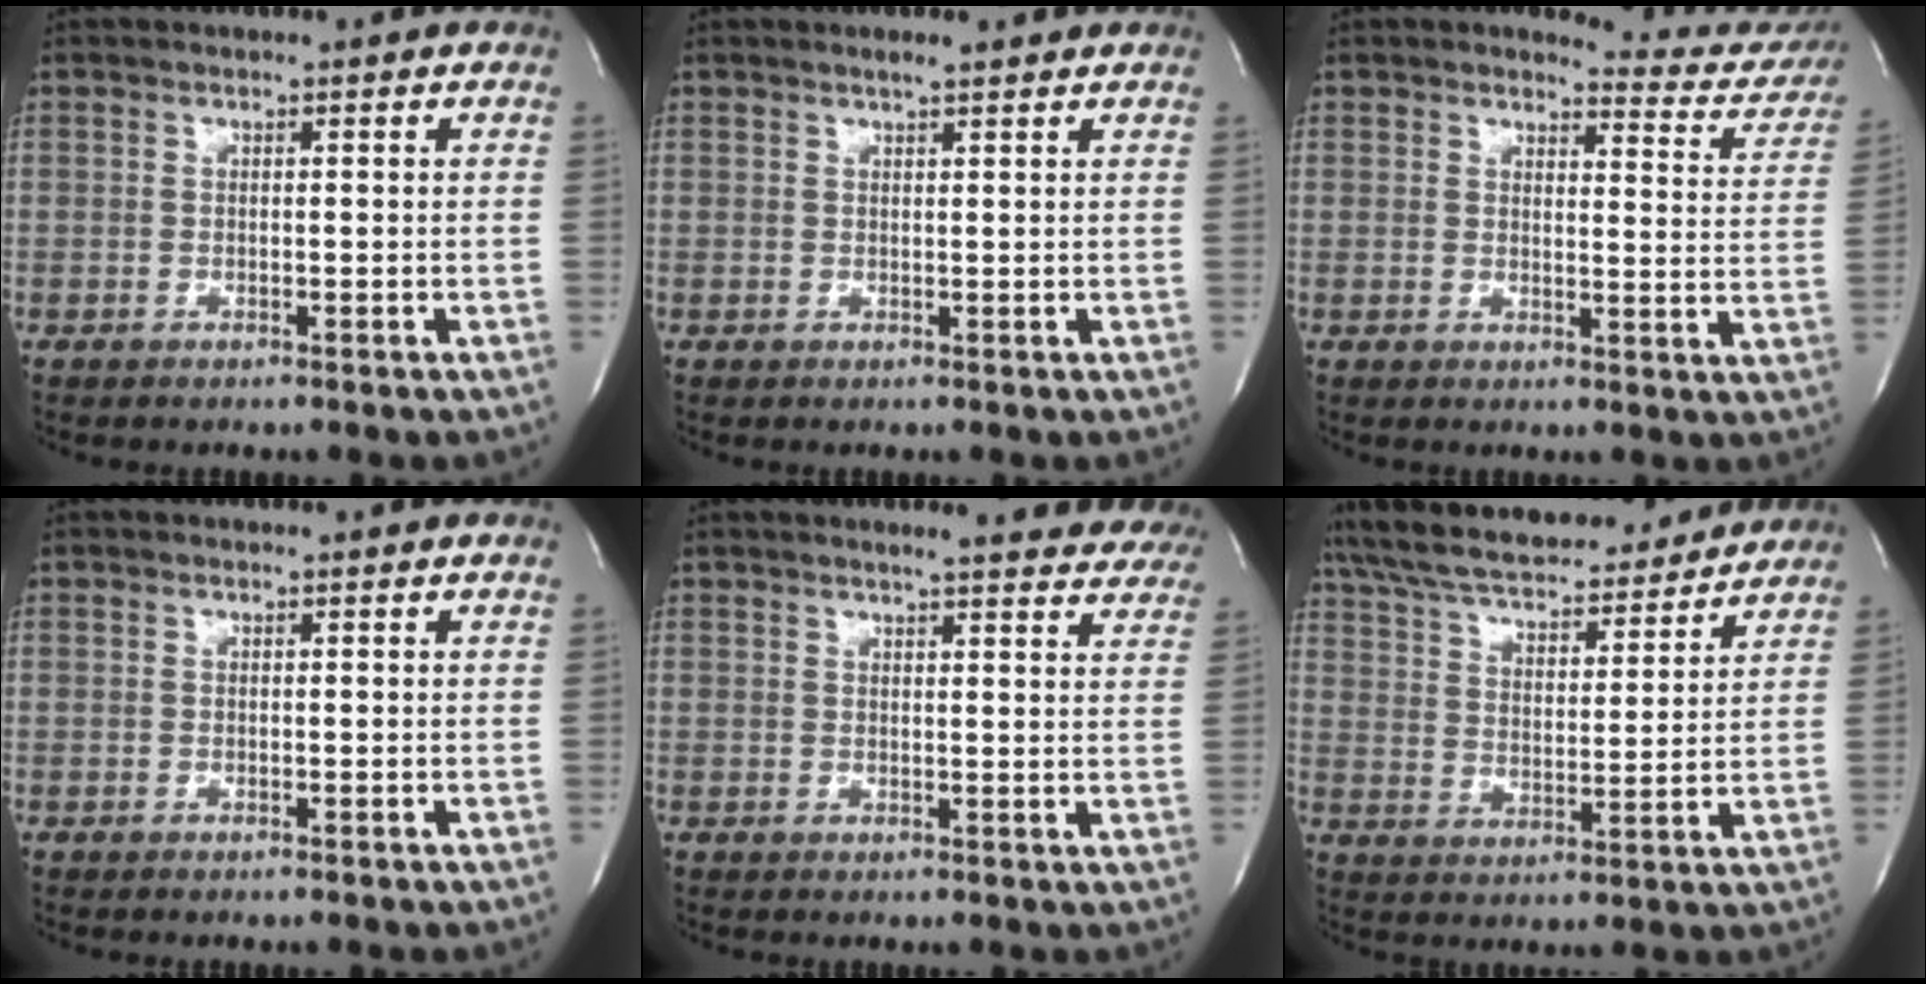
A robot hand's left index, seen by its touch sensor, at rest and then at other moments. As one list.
[{"total": 2.2, "force": [1.8, 0.3, 1.2], "torque": [-0.021, 0.009, 0.026]}, {"total": 9.7, "force": [9.5, 1.9, 0.6], "torque": [0.018, -0.059, 0.081]}, {"total": 0.0}, {"total": 13.4, "force": [12.4, 2.3, 4.5], "torque": [-0.038, -0.011, 0.127]}, {"total": 20.4, "force": [18.2, 4.6, 7.8], "torque": [-0.145, 0.026, 0.280]}]